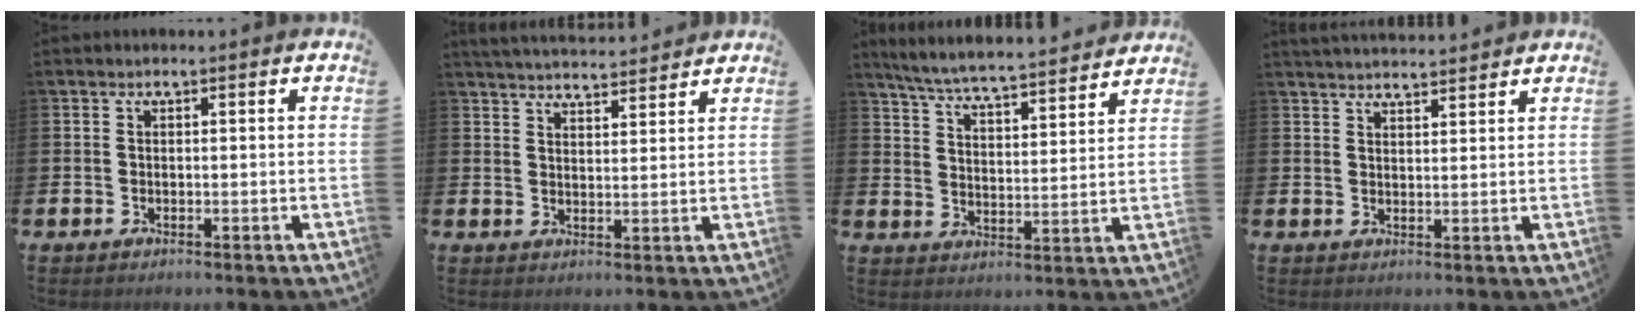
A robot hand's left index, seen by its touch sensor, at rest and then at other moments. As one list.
[{"total": 4.5, "force": [4.4, 0.3, 0.1], "torque": [-0.008, -0.027, 0.080]}, {"total": 6.5, "force": [6.2, 0.2, 1.7], "torque": [-0.061, -0.045, 0.108]}, {"total": 3.2, "force": [3.2, 0.2, 0.1], "torque": [-0.004, -0.017, 0.057]}]